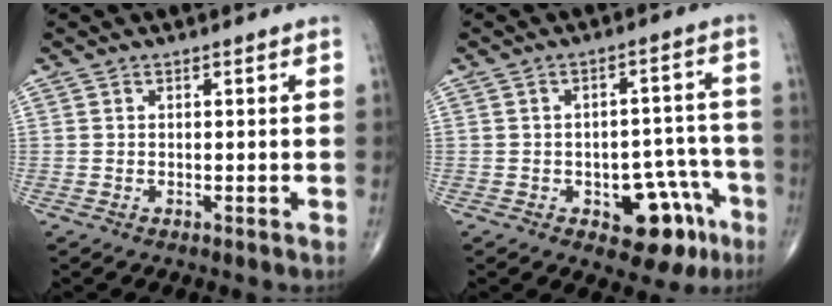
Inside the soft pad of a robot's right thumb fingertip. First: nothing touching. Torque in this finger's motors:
{"motor_torque": [2.61, 2.39, 0.90, -0.71, 0.03]}